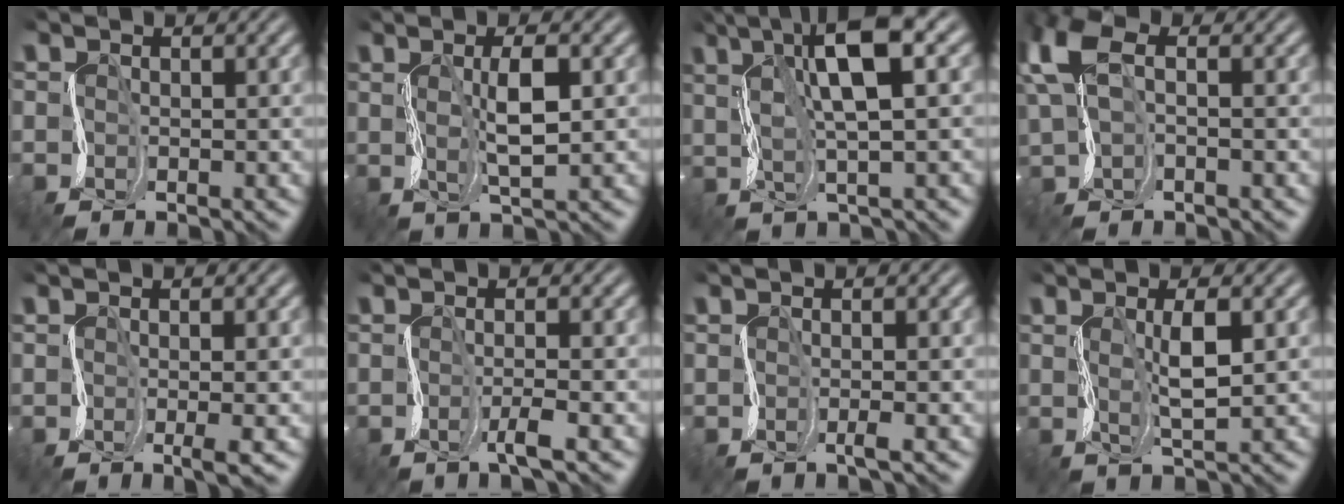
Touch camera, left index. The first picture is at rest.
{"total": 2.6, "force": [2.0, -0.1, 1.7], "torque": [-0.046, 0.014, 0.031]}
{"total": 6.7, "force": [4.3, 0.8, 5.1], "torque": [-0.080, 0.025, 0.063]}
{"total": 5.1, "force": [2.2, 2.4, 4.0], "torque": [-0.109, 0.020, 0.033]}
{"total": 1.6, "force": [0.6, -0.2, 1.5], "torque": [-0.029, 0.000, 0.002]}
{"total": 1.0, "force": [0.4, -0.6, 0.7], "torque": [-0.017, 0.008, -0.008]}
{"total": 1.1, "force": [1.0, -0.5, 0.2], "torque": [-0.006, 0.006, 0.007]}
{"total": 2.4, "force": [2.1, -0.4, 1.2], "torque": [-0.038, 0.014, 0.034]}